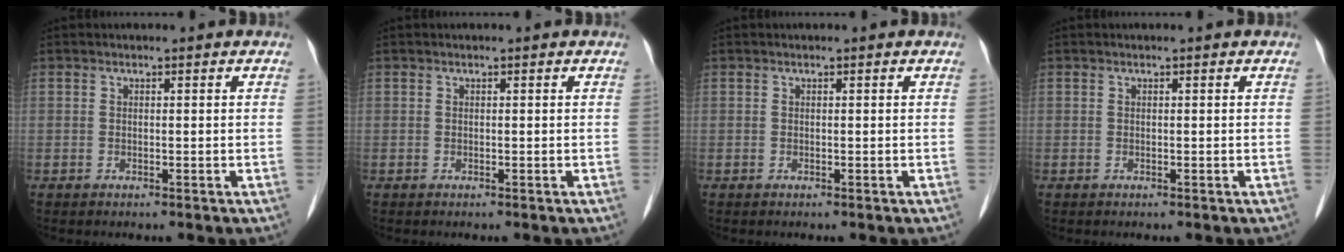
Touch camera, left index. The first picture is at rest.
{"total": 0.0}
{"total": 0.0}
{"total": 0.0}